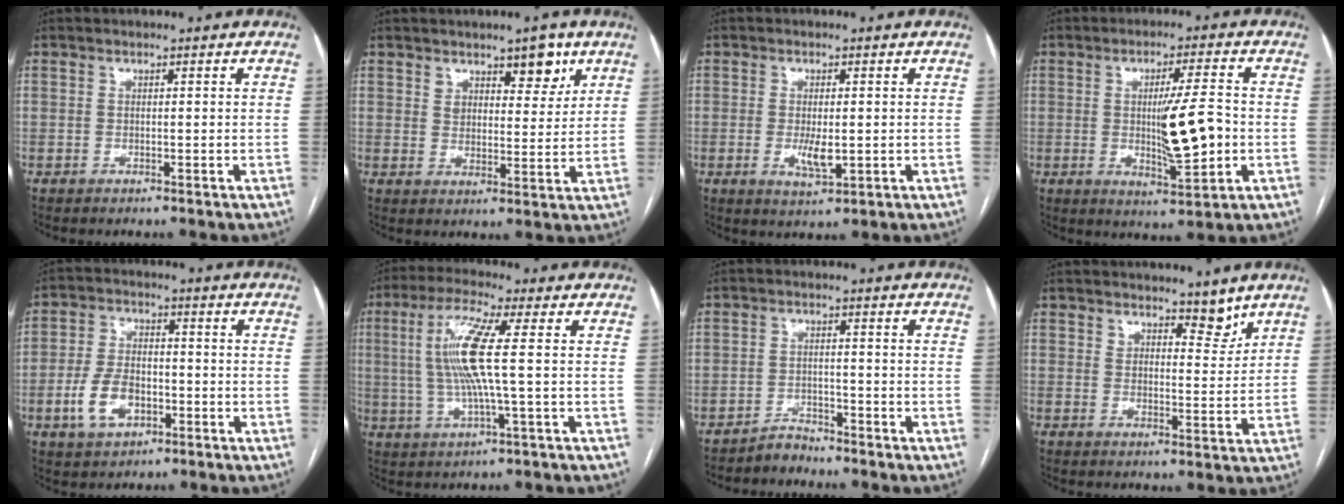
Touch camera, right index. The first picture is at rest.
{"total": 6.5, "force": [4.1, 3.0, 4.0], "torque": [-0.051, 0.000, 0.061]}
{"total": 4.0, "force": [-0.5, 1.3, 3.8], "torque": [-0.071, -0.007, -0.005]}
{"total": 9.5, "force": [-0.9, 0.9, 9.4], "torque": [-0.151, -0.008, -0.014]}
{"total": 7.8, "force": [-2.9, 4.8, 5.5], "torque": [-0.122, 0.010, -0.049]}
{"total": 10.5, "force": [1.1, 0.1, 10.5], "torque": [-0.224, 0.008, 0.019]}
{"total": 2.6, "force": [-2.5, 0.6, -0.6], "torque": [0.018, -0.003, -0.043]}
{"total": 4.8, "force": [4.0, 2.0, 1.7], "torque": [-0.016, -0.009, 0.064]}